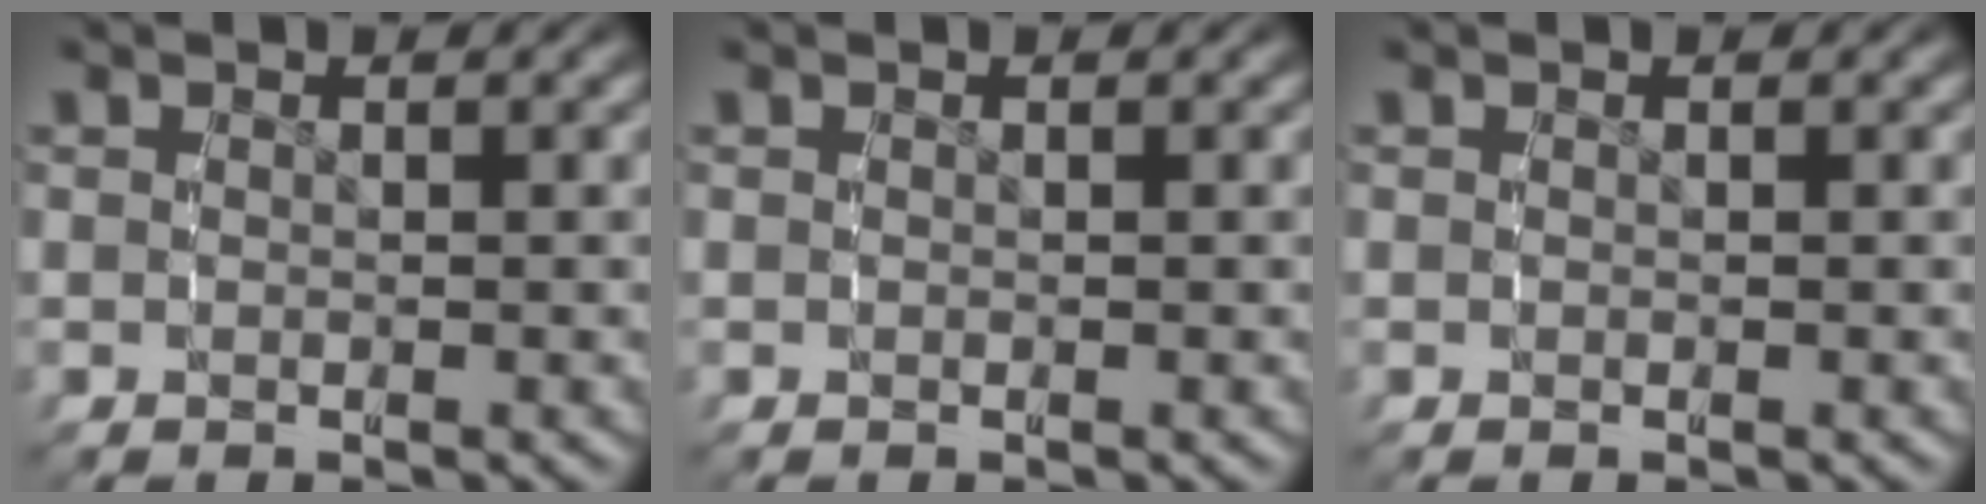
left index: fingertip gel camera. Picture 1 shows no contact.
{"total": 0.0}
{"total": 0.0}